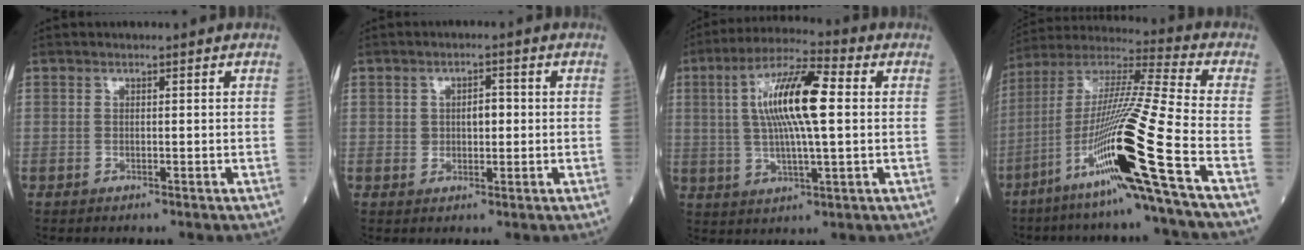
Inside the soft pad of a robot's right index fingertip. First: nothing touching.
{"total": 3.1, "force": [0.3, 1.8, 2.5], "torque": [-0.036, 0.007, 0.006]}
{"total": 13.1, "force": [2.0, 2.0, 12.8], "torque": [-0.242, 0.019, 0.033]}
{"total": 21.6, "force": [-9.3, -1.9, 19.4], "torque": [-0.380, -0.030, -0.180]}